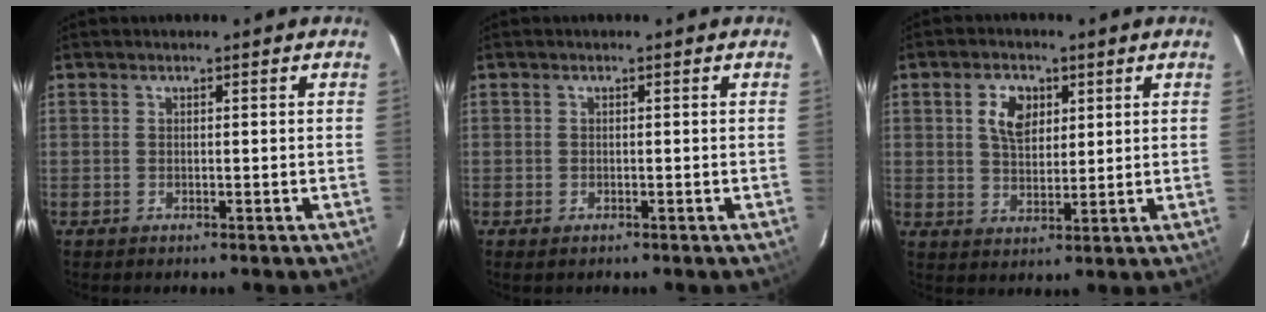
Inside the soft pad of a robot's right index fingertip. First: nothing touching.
{"total": 1.0, "force": [-0.6, 0.7, 0.3], "torque": [-0.007, -0.003, -0.011]}
{"total": 6.2, "force": [2.3, 4.0, 4.2], "torque": [-0.071, 0.011, 0.044]}